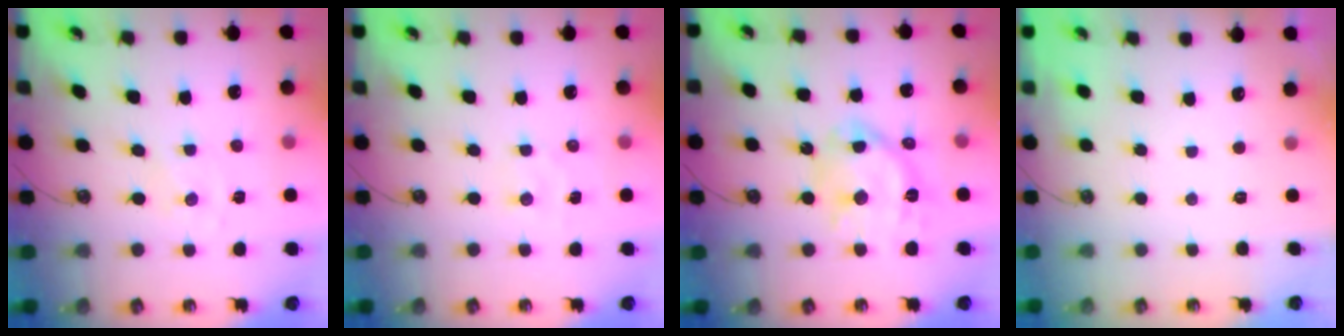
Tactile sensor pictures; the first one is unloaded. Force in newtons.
{"total": 2.6, "press": 2.6, "slide": 0.4}
{"total": 15.9, "press": 15.9, "slide": 1.6}
{"total": 0.0}